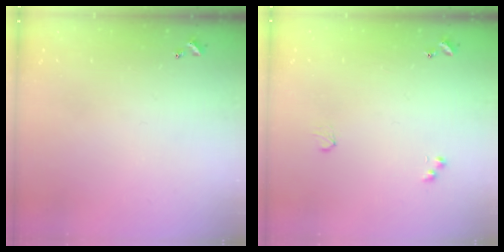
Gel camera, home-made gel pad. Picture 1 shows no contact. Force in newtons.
{"total": 4.5, "press": 4.4, "slide": 0.7}